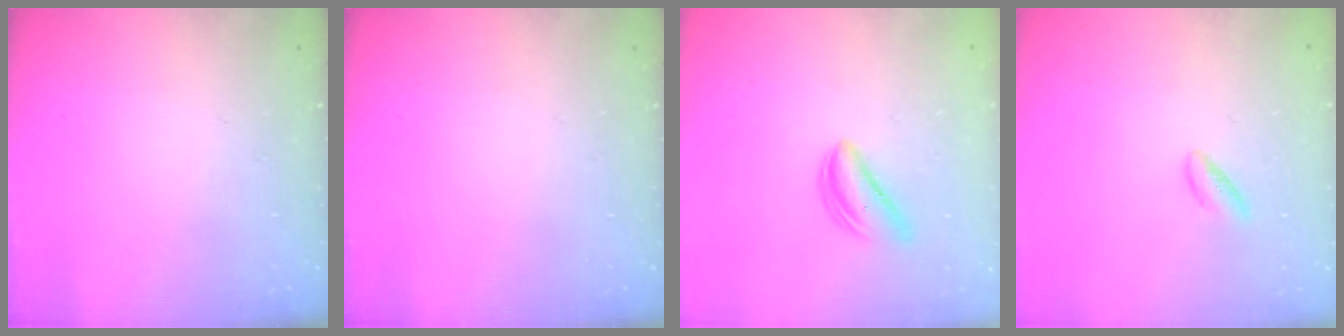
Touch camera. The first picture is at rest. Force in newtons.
{"total": 0.0}
{"total": 3.6, "press": 3.6, "slide": 0.3}
{"total": 2.7, "press": 2.4, "slide": 1.2}